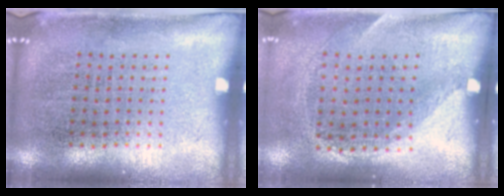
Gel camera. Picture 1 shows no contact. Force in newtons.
{"total": 1.4, "press": 0.9, "slide": 1.0}